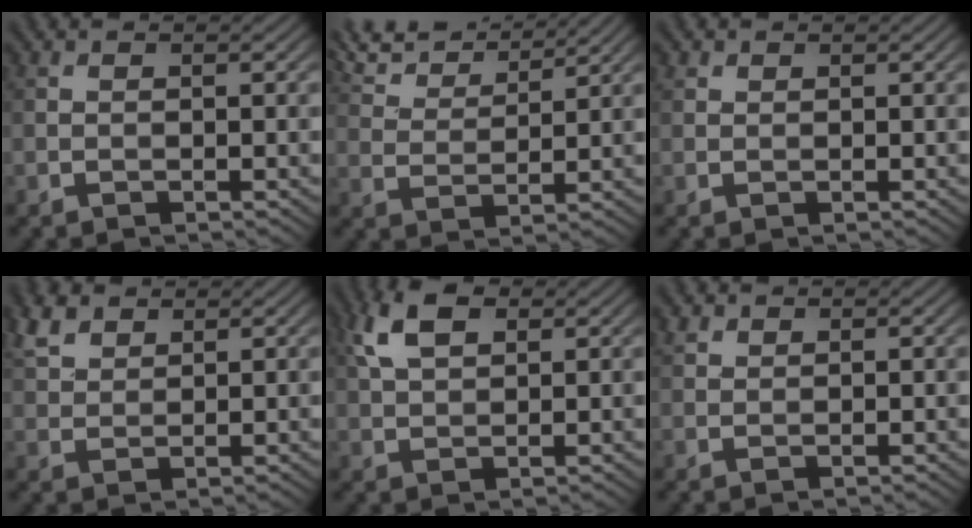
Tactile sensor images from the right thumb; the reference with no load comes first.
{"total": 9.0, "force": [7.8, 2.0, 4.1], "torque": [-0.103, 0.016, 0.137]}
{"total": 0.8, "force": [0.6, 0.5, 0.2], "torque": [-0.004, 0.003, 0.013]}
{"total": 4.3, "force": [3.0, 2.3, 2.1], "torque": [-0.055, 0.009, 0.064]}
{"total": 6.2, "force": [2.9, 3.2, 4.4], "torque": [-0.103, 0.012, 0.054]}
{"total": 1.5, "force": [1.2, 0.8, 0.4], "torque": [-0.012, 0.005, 0.026]}